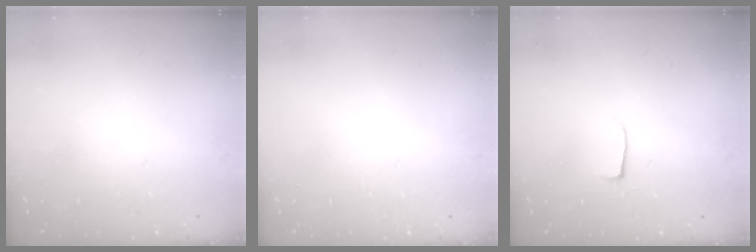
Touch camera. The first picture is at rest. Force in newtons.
{"total": 0.6, "press": 0.6, "slide": 0.2}
{"total": 3.9, "press": 3.9, "slide": 0.5}